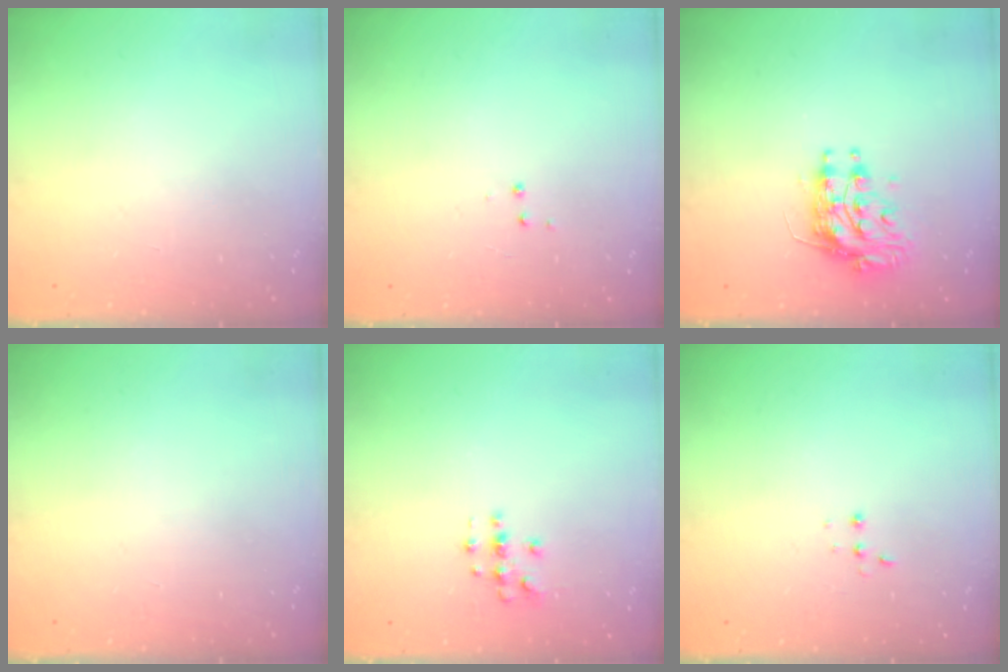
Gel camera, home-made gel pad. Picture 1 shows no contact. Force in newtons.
{"total": 2.9, "press": 2.8, "slide": 0.4}
{"total": 9.2, "press": 9.2, "slide": 0.7}
{"total": 0.0}
{"total": 3.6, "press": 3.6, "slide": 0.5}
{"total": 2.7, "press": 2.7, "slide": 0.5}